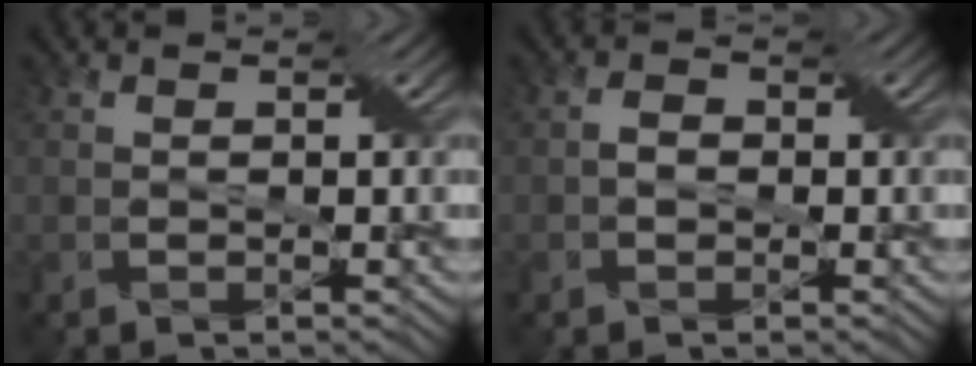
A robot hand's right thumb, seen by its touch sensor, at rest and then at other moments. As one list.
[{"total": 1.4, "force": [-0.4, 1.1, 0.8], "torque": [-0.019, 0.004, -0.011]}]